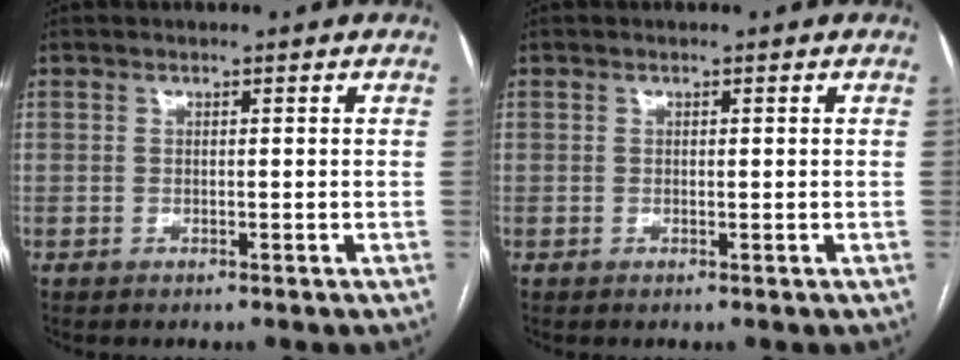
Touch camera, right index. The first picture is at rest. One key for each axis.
{"total": 0.0}